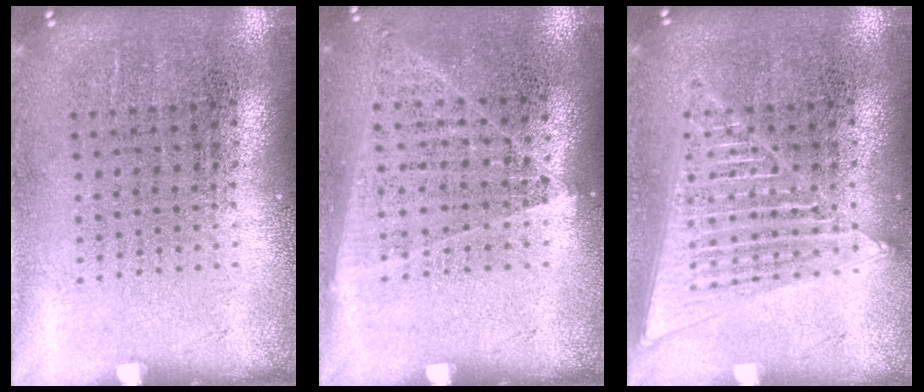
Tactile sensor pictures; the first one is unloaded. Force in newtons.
{"total": 1.0, "press": 1.0, "slide": 0.3}
{"total": 1.5, "press": 1.5, "slide": 0.1}